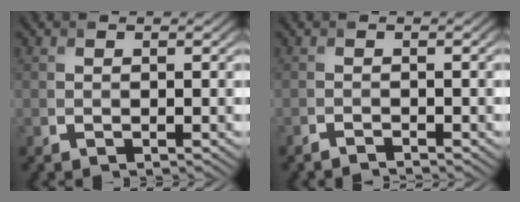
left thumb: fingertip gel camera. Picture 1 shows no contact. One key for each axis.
{"total": 1.5, "fx": -1.3, "fy": 0.1, "fz": 0.6, "tx": 0.005, "ty": 0.003, "tz": -0.031}